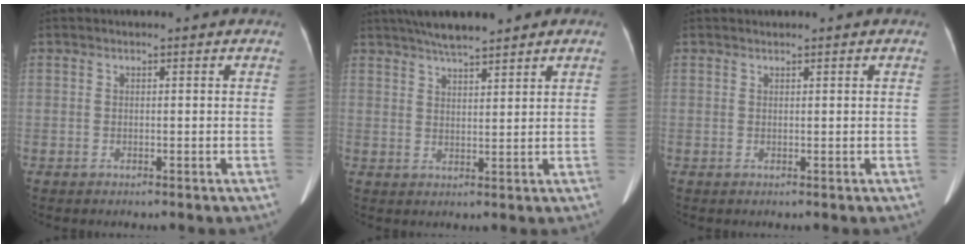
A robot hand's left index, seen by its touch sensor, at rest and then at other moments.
{"total": 7.8, "force": [6.6, 0.9, 4.1], "torque": [-0.062, 0.021, 0.109]}
{"total": 0.7, "force": [0.6, 0.1, 0.1], "torque": [-0.008, 0.011, 0.015]}